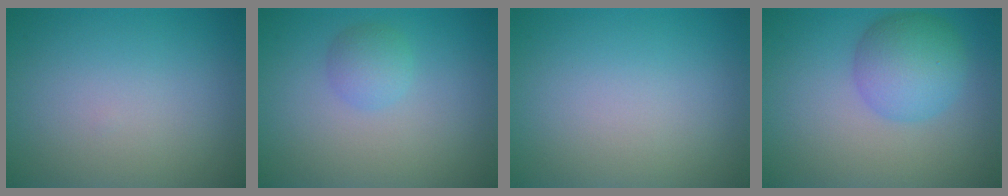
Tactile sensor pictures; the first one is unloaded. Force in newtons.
{"total": 1.9, "press": 1.9, "slide": 0.1}
{"total": 0.0}
{"total": 4.8, "press": 4.8, "slide": 0.2}